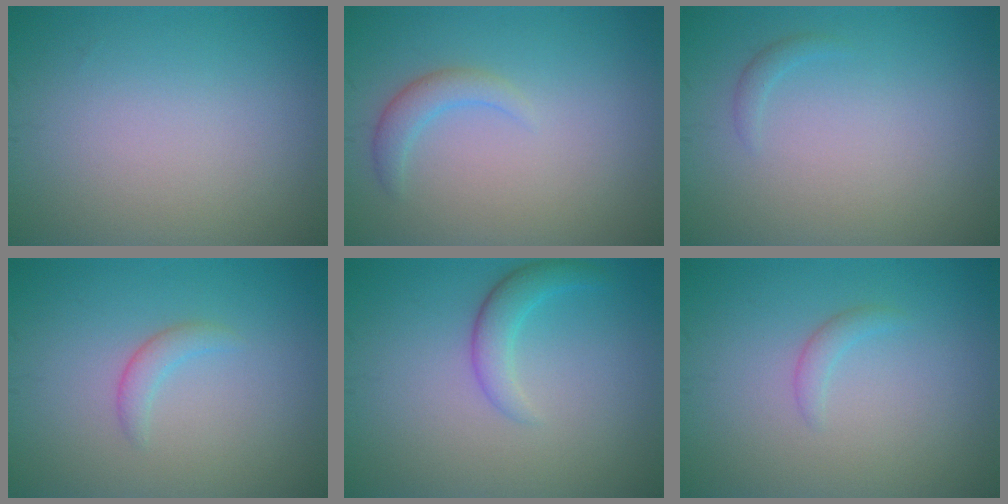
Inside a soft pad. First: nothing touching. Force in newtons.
{"total": 1.9, "press": 1.9, "slide": 0.1}
{"total": 0.7, "press": 0.7, "slide": 0.1}
{"total": 1.4, "press": 1.4, "slide": 0.2}
{"total": 2.4, "press": 2.4, "slide": 0.1}
{"total": 1.0, "press": 1.0, "slide": 0.1}